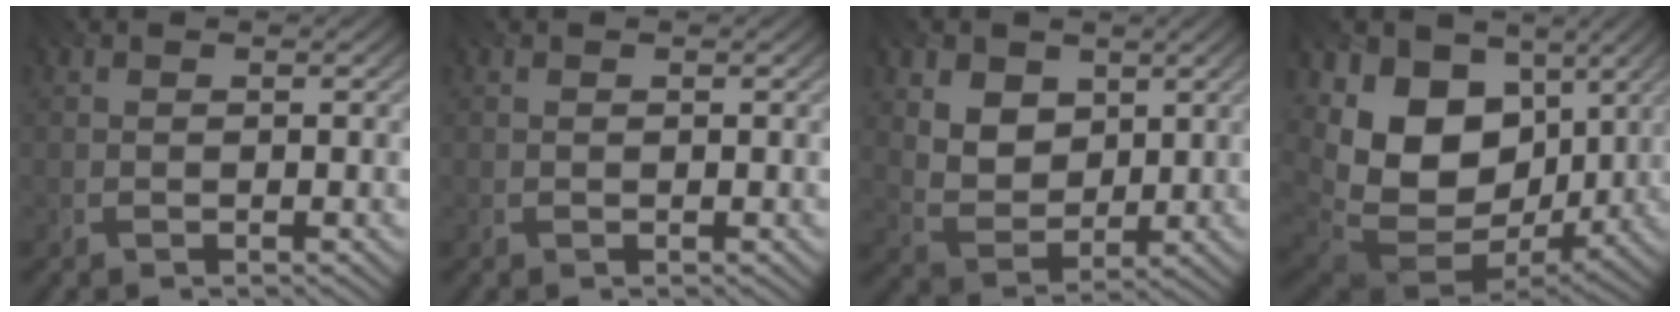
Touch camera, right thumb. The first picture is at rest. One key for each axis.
{"total": 0.0}
{"total": 7.6, "fx": 3.2, "fy": 5.5, "fz": 4.3, "tx": -0.136, "ty": -0.020, "tz": 0.068}
{"total": 17.1, "fx": 1.7, "fy": 12.3, "fz": 11.7, "tx": -0.246, "ty": -0.020, "tz": 0.055}